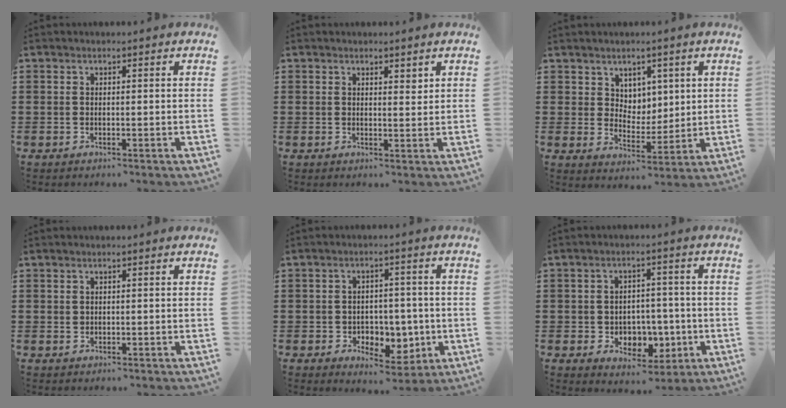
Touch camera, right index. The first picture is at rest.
{"total": 1.6, "force": [1.3, 0.7, 0.5], "torque": [-0.005, 0.001, 0.023]}
{"total": 4.8, "force": [3.0, 3.8, 0.4], "torque": [-0.029, 0.006, 0.055]}
{"total": 0.6, "force": [0.3, 0.5, 0.1], "torque": [-0.004, 0.004, 0.005]}
{"total": 4.7, "force": [-1.1, 4.0, 2.2], "torque": [-0.036, 0.002, -0.023]}
{"total": 5.1, "force": [-0.8, 4.5, 2.2], "torque": [-0.039, 0.006, -0.016]}